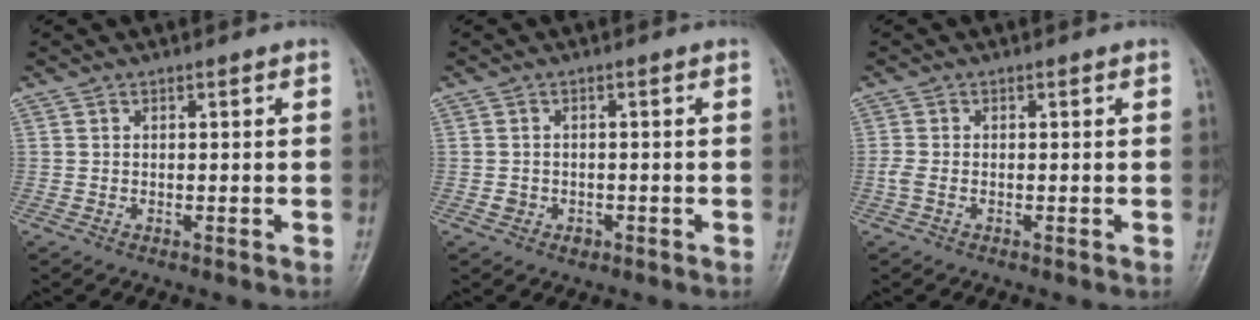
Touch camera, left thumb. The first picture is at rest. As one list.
[{"total": 1.9, "force": [-0.8, 1.6, 0.5], "torque": [-0.003, 0.010, -0.008]}, {"total": 1.8, "force": [-0.5, 1.0, 1.4], "torque": [-0.029, 0.007, -0.007]}]